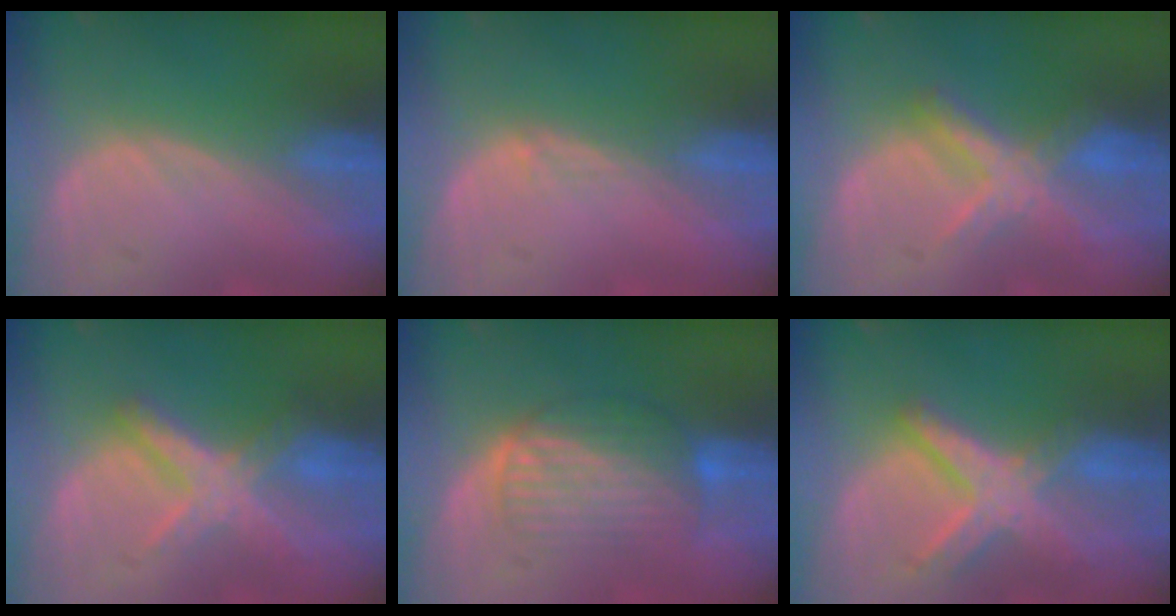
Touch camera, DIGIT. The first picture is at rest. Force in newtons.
{"total": 1.0, "press": 0.7, "slide": 0.7}
{"total": 7.2, "press": 6.1, "slide": 3.9}
{"total": 7.1, "press": 6.2, "slide": 3.6}
{"total": 6.7, "press": 6.4, "slide": 1.9}
{"total": 8.2, "press": 7.0, "slide": 4.3}